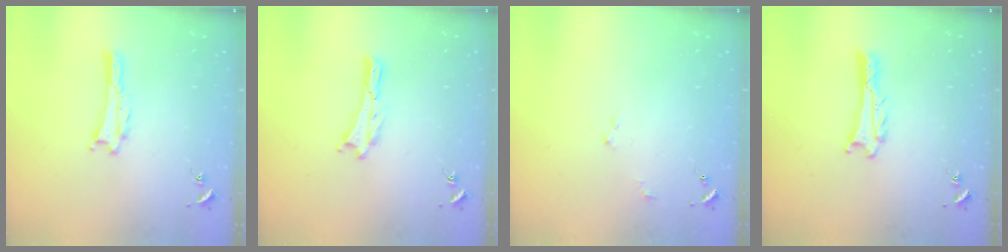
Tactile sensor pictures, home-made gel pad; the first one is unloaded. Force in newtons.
{"total": 0.0}
{"total": 2.2, "press": 2.2, "slide": 0.2}
{"total": 1.0, "press": 1.0, "slide": 0.1}